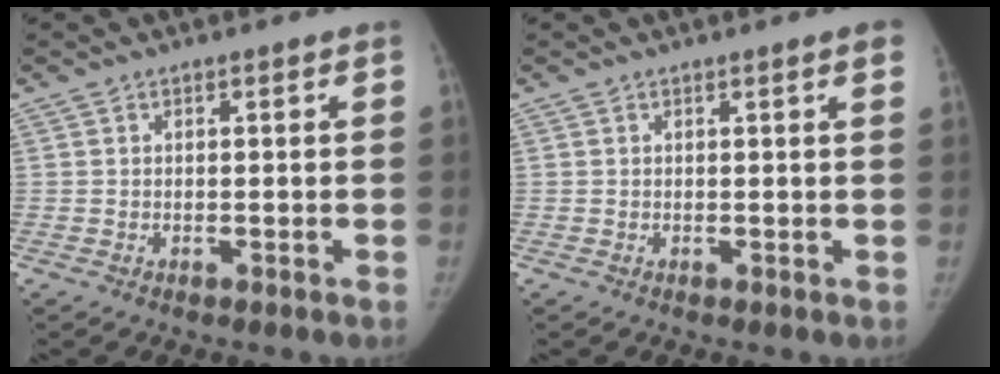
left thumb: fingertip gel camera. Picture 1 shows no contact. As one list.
[{"total": 1.9, "force": [1.1, 0.1, 1.5], "torque": [-0.018, 0.002, 0.011]}]